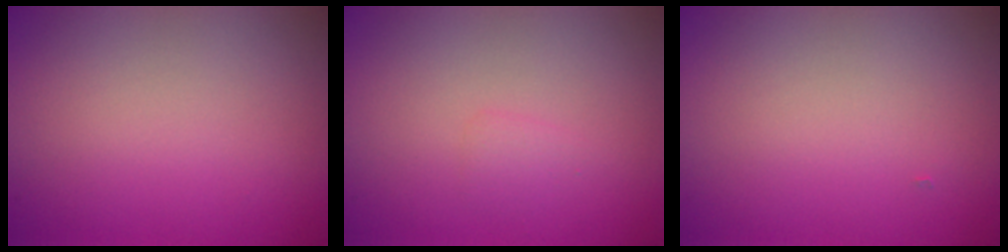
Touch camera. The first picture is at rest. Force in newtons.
{"total": 0.8, "press": 0.8, "slide": 0.1}
{"total": 0.0}